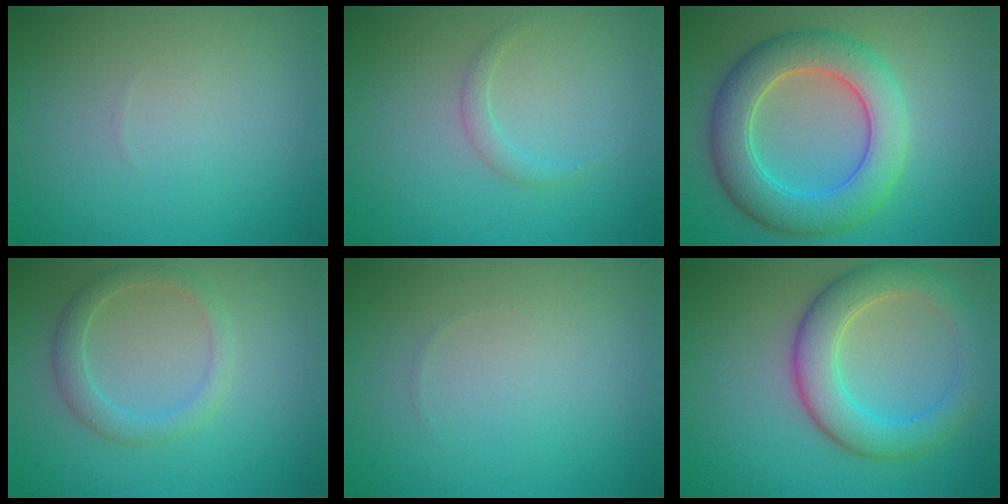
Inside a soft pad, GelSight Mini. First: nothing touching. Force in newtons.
{"total": 1.1, "press": 1.1, "slide": 0.1}
{"total": 7.1, "press": 7.1, "slide": 0.1}
{"total": 2.3, "press": 2.3, "slide": 0.1}
{"total": 0.0}
{"total": 5.7, "press": 5.7, "slide": 0.1}